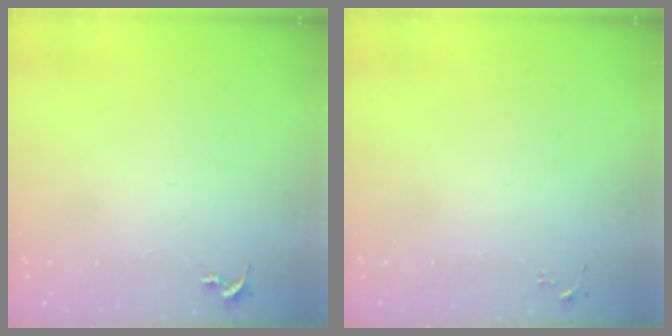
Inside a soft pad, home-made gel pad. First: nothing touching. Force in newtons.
{"total": 3.3, "press": 3.3, "slide": 0.5}